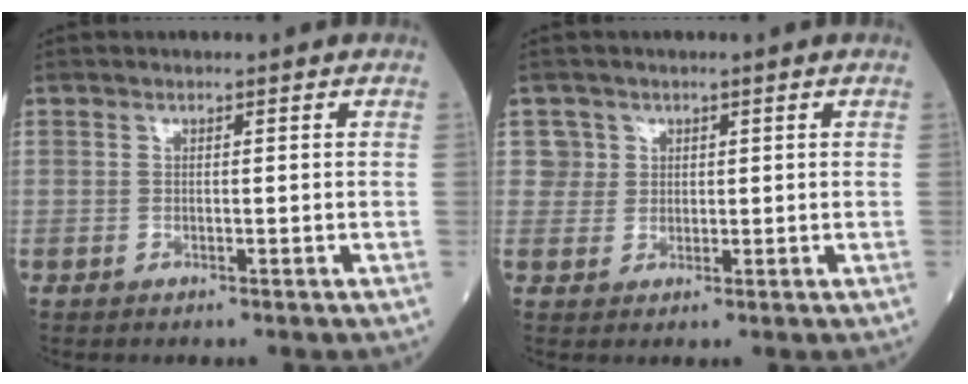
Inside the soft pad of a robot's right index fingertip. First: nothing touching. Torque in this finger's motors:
{"motor_torque": [-0.15, 0.02, -0.09, -0.02]}